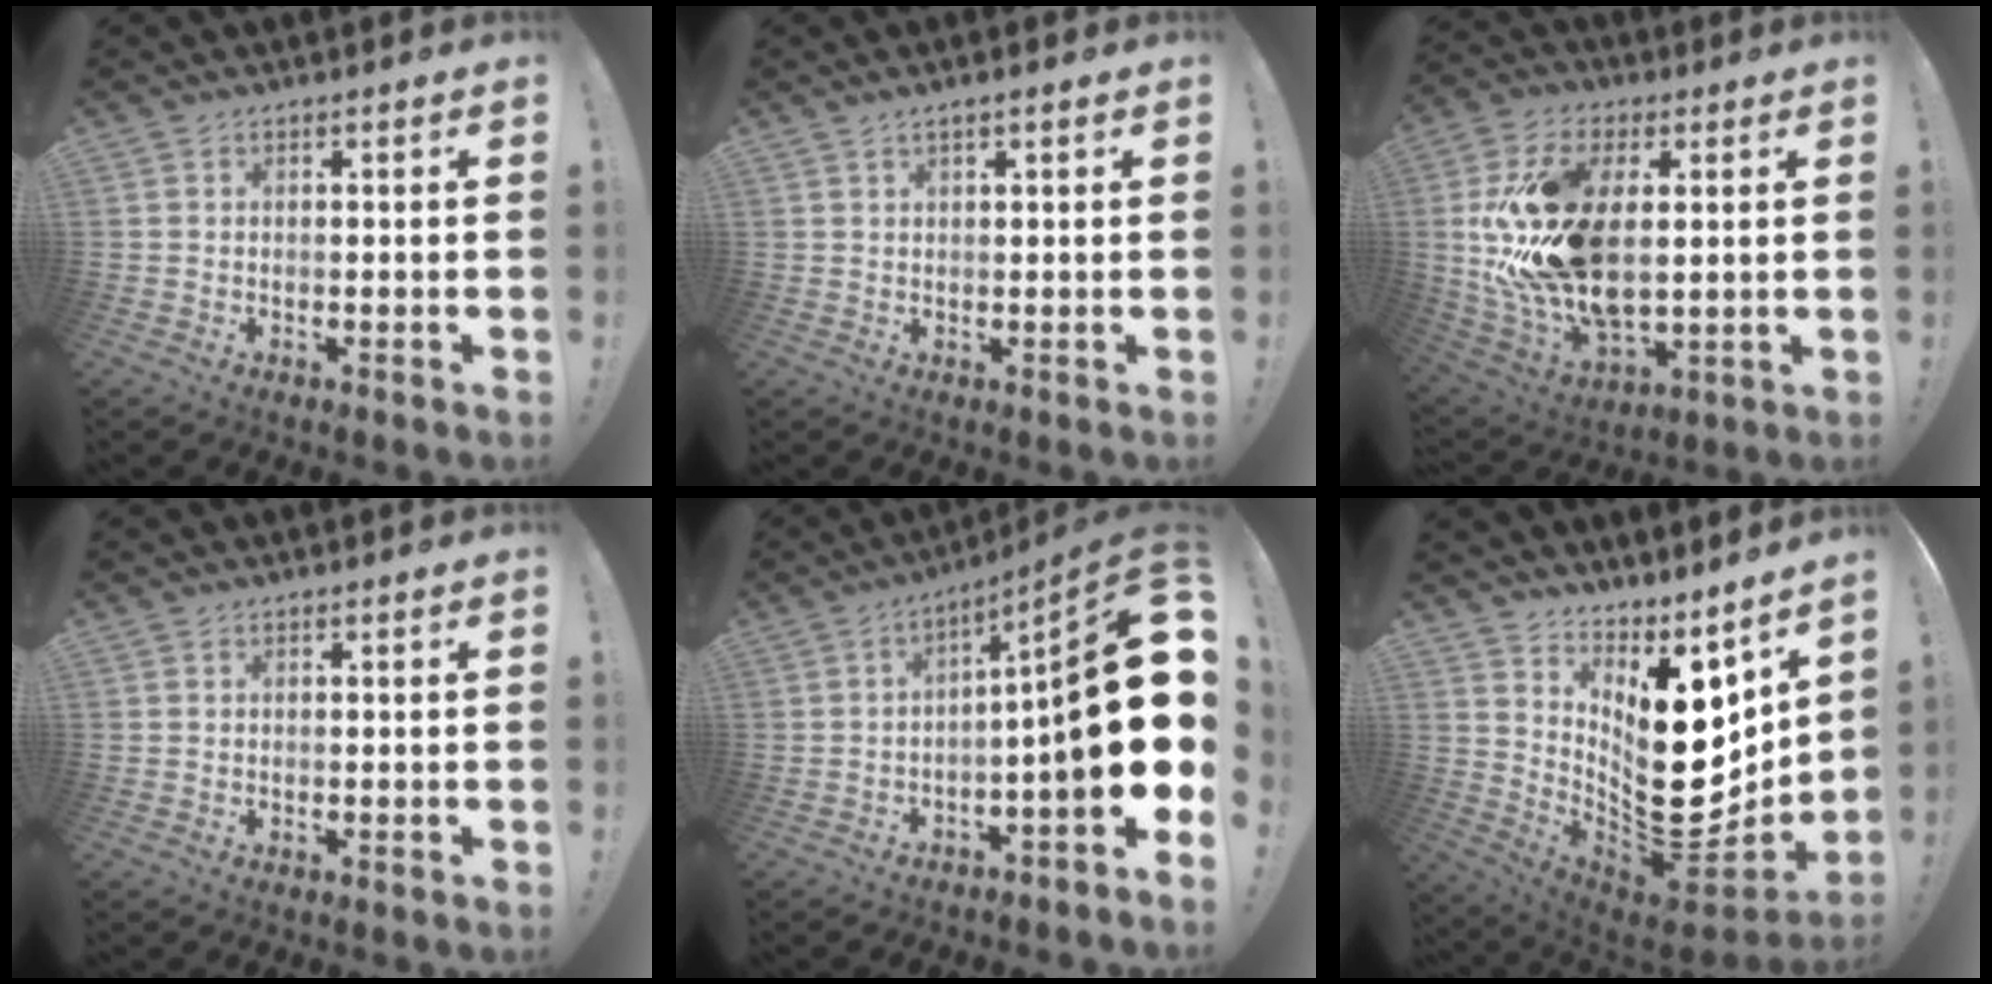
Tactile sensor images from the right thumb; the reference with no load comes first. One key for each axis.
{"total": 1.6, "fx": 1.0, "fy": 0.0, "fz": 1.2, "tx": -0.022, "ty": -0.001, "tz": 0.018}
{"total": 24.2, "fx": 2.9, "fy": 14.5, "fz": 19.2, "tx": -0.365, "ty": -0.009, "tz": 0.060}
{"total": 0.0}
{"total": 21.2, "fx": 0.6, "fy": 3.3, "fz": 20.9, "tx": -0.309, "ty": -0.010, "tz": 0.006}
{"total": 19.4, "fx": 2.6, "fy": 11.1, "fz": 15.7, "tx": -0.209, "ty": -0.057, "tz": 0.062}